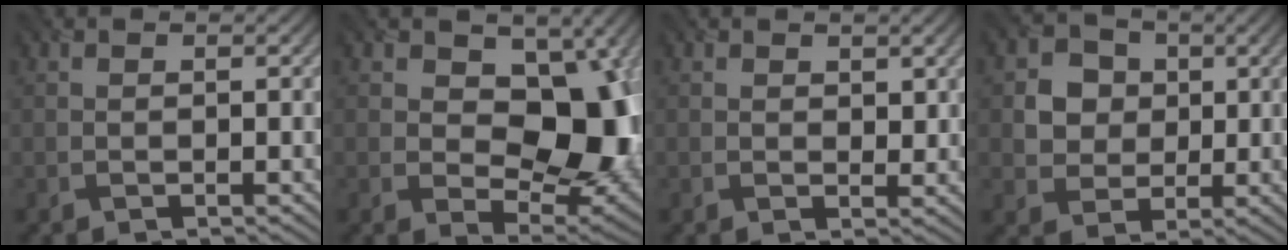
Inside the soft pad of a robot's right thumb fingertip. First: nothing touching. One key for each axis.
{"total": 13.2, "fx": 1.7, "fy": 8.8, "fz": 9.8, "tx": -0.137, "ty": -0.007, "tz": 0.026}
{"total": 1.6, "fx": 1.0, "fy": 1.0, "fz": 0.8, "tx": -0.015, "ty": -0.007, "tz": 0.020}
{"total": 5.7, "fx": 1.0, "fy": 5.1, "fz": 2.4, "tx": -0.066, "ty": 0.003, "tz": 0.004}